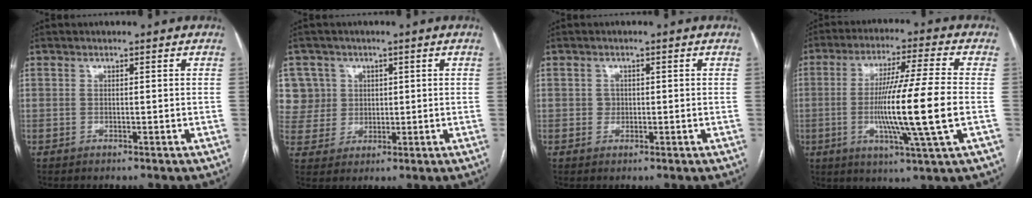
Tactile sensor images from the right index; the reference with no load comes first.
{"total": 8.9, "force": [2.9, 8.4, 0.4], "torque": [-0.014, 0.035, 0.074]}
{"total": 1.3, "force": [0.1, 1.2, 0.3], "torque": [-0.003, 0.004, 0.005]}
{"total": 14.4, "force": [-2.0, -1.1, 14.2], "torque": [-0.264, -0.013, -0.042]}